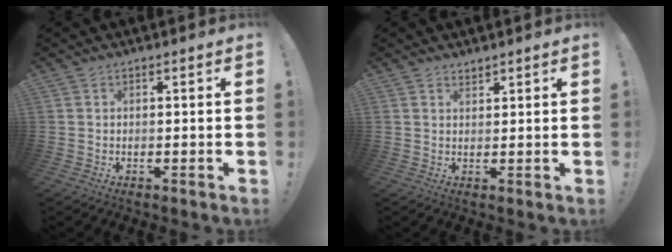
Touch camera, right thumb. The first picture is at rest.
{"total": 1.4, "force": [1.3, 0.4, 0.2], "torque": [0.010, -0.012, 0.023]}